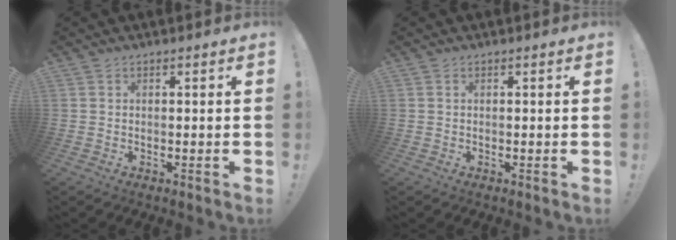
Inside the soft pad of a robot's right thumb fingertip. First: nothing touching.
{"total": 0.0}